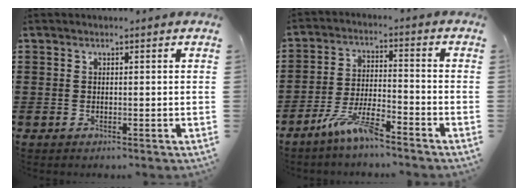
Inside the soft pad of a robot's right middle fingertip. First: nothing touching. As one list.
[{"total": 7.0, "force": [-5.4, 1.0, 4.4], "torque": [-0.096, -0.003, -0.104]}]